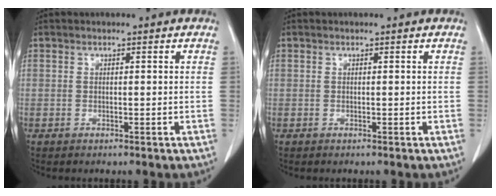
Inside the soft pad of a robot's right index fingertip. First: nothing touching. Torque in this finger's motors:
{"motor_torque": [0.00, 0.00, 0.00, 0.00]}